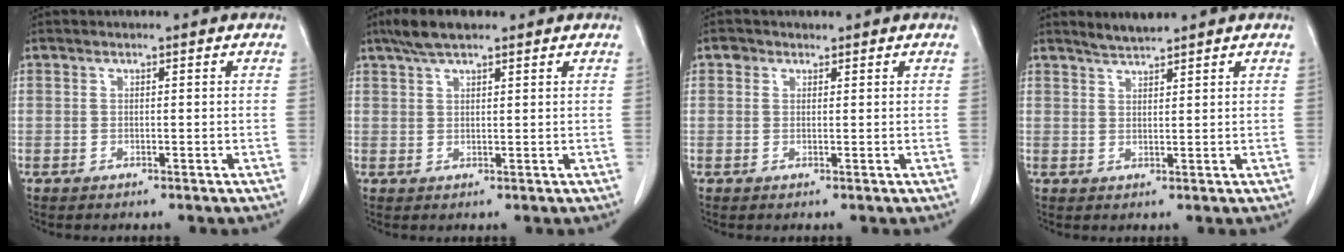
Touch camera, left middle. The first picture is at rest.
{"total": 4.7, "force": [3.5, 1.3, 2.8], "torque": [-0.061, 0.017, 0.065]}
{"total": 1.2, "force": [0.7, 0.9, 0.1], "torque": [0.000, 0.008, 0.009]}
{"total": 2.5, "force": [2.4, -0.2, 0.7], "torque": [-0.017, 0.003, 0.046]}